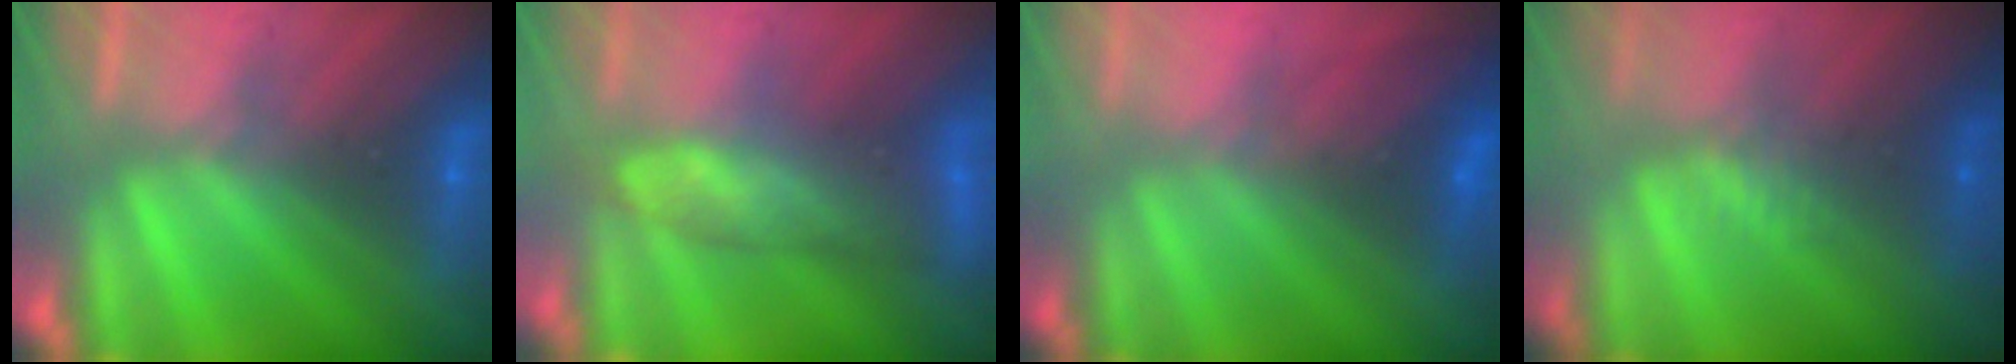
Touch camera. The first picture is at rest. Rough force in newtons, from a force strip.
{"total": 7.4}
{"total": 2.8}
{"total": 2.3}